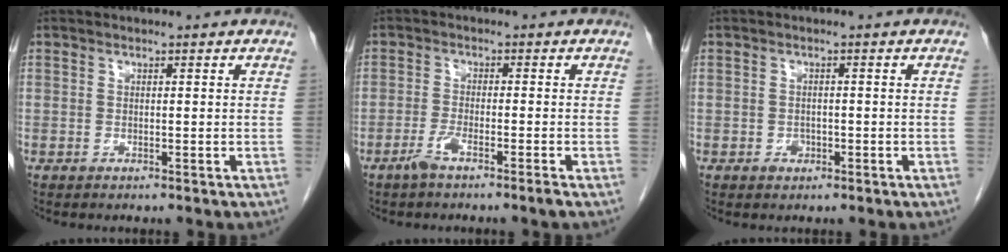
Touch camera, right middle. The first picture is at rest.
{"total": 3.2, "force": [-2.2, -0.4, 2.2], "torque": [-0.047, -0.005, -0.048]}
{"total": 1.4, "force": [-0.7, 1.1, 0.6], "torque": [-0.008, 0.004, -0.007]}